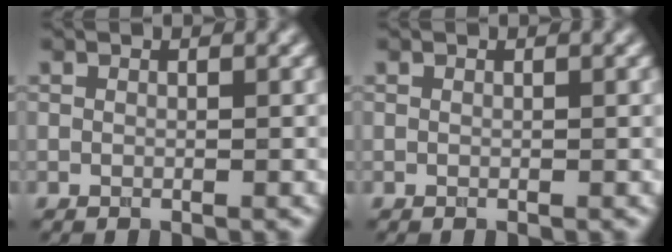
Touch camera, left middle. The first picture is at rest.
{"total": 0.0}